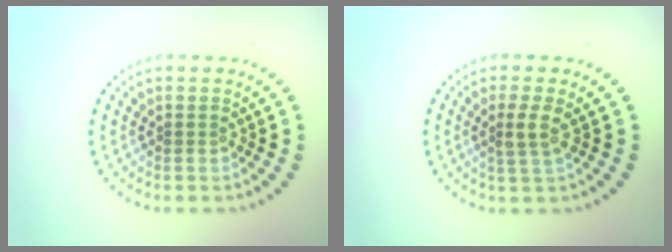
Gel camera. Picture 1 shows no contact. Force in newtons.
{"total": 1.9, "press": 1.6, "slide": 1.1}